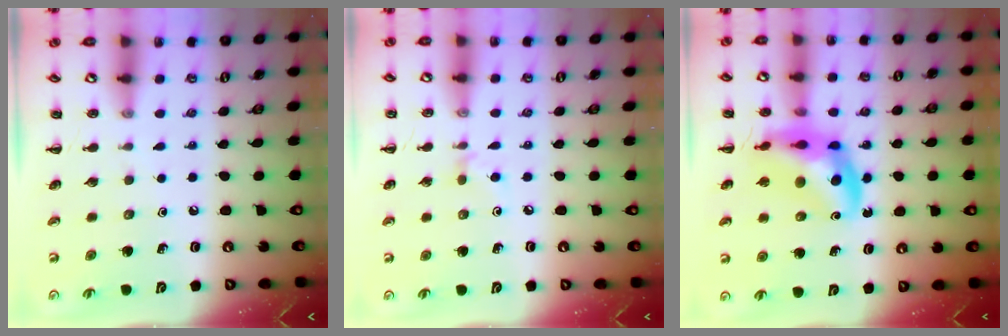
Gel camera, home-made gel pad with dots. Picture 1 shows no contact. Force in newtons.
{"total": 5.1, "press": 4.8, "slide": 1.7}
{"total": 11.7, "press": 11.3, "slide": 3.0}